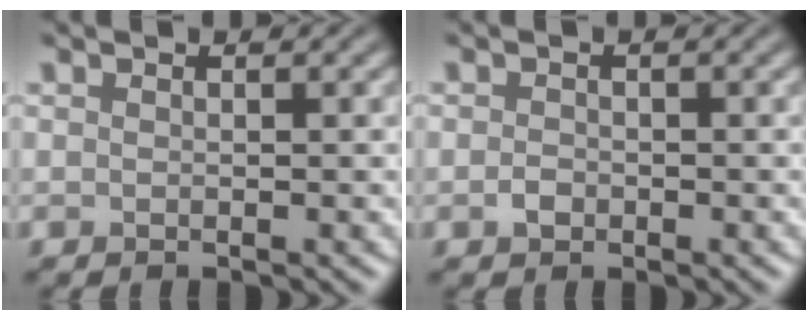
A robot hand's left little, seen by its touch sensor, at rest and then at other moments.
{"total": 1.0, "force": [-0.4, 0.7, 0.5], "torque": [-0.011, -0.002, -0.009]}